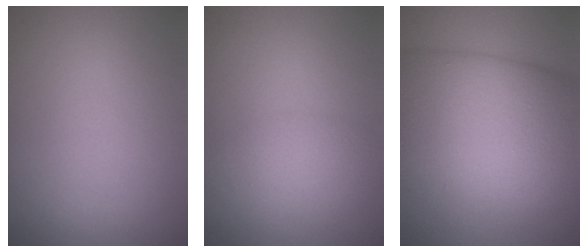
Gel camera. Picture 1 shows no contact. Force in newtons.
{"total": 2.3, "press": 2.3, "slide": 0.1}
{"total": 14.6, "press": 14.6, "slide": 0.4}